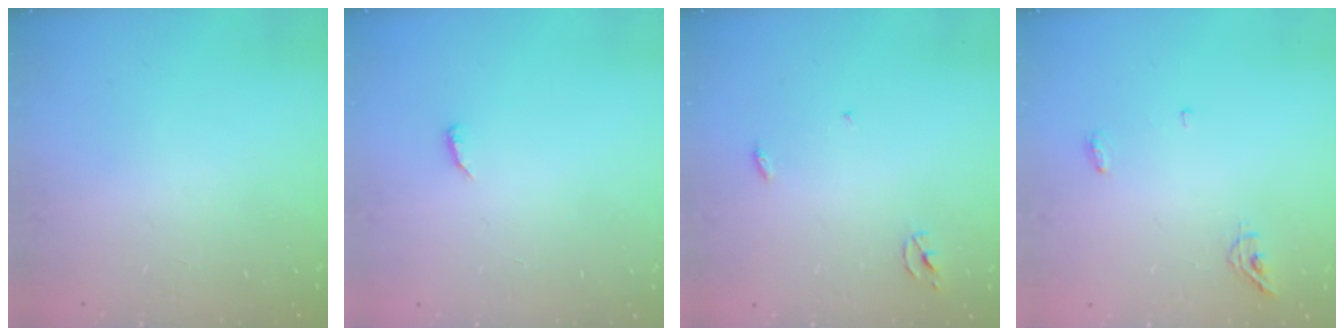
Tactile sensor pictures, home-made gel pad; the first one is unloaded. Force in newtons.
{"total": 4.3, "press": 4.2, "slide": 0.6}
{"total": 2.3, "press": 2.3, "slide": 0.2}
{"total": 4.9, "press": 4.8, "slide": 1.0}